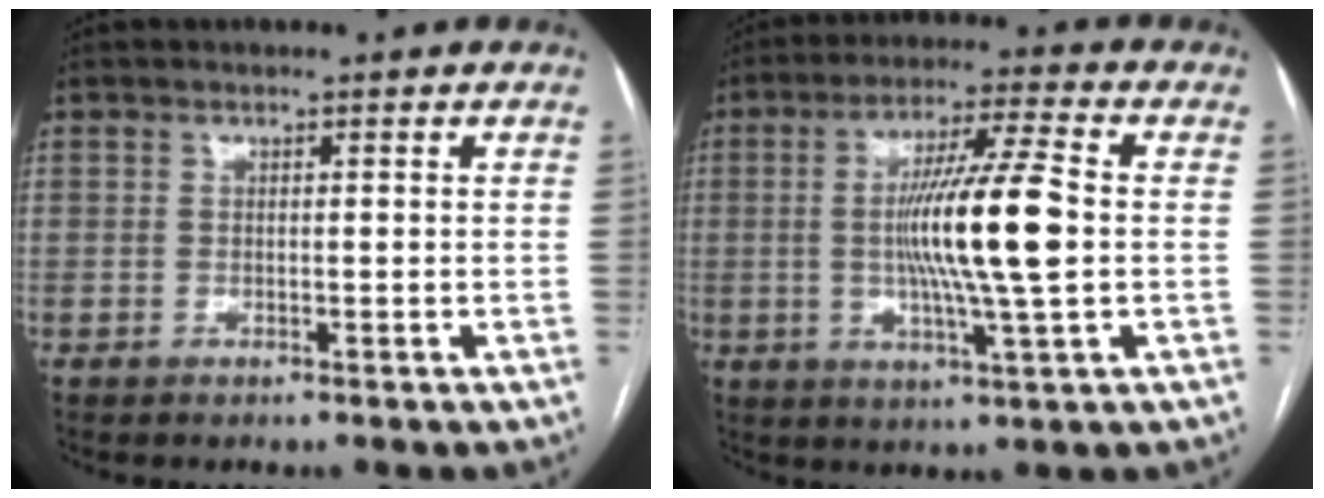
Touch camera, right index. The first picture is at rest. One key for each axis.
{"total": 13.1, "fx": -0.2, "fy": -0.1, "fz": 13.1, "tx": -0.242, "ty": -0.002, "tz": -0.005}